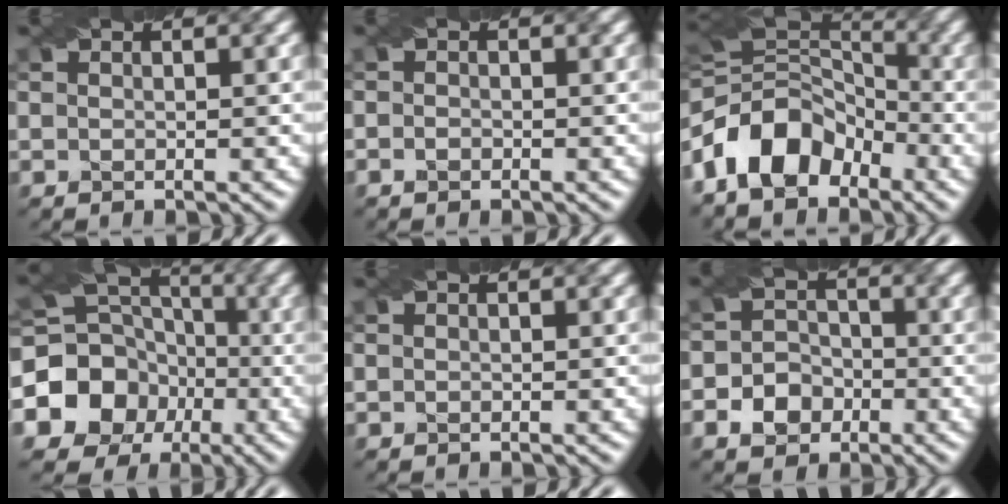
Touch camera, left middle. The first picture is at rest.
{"total": 0.6, "force": [-0.5, 0.3, 0.1], "torque": [-0.003, -0.001, -0.010]}
{"total": 8.2, "force": [-4.4, 5.2, 4.7], "torque": [-0.076, 0.017, -0.098]}
{"total": 10.1, "force": [-3.1, 8.9, 3.6], "torque": [-0.072, -0.008, -0.075]}
{"total": 0.0}
{"total": 4.4, "force": [-2.1, 3.7, 1.2], "torque": [0.002, 0.006, -0.052]}